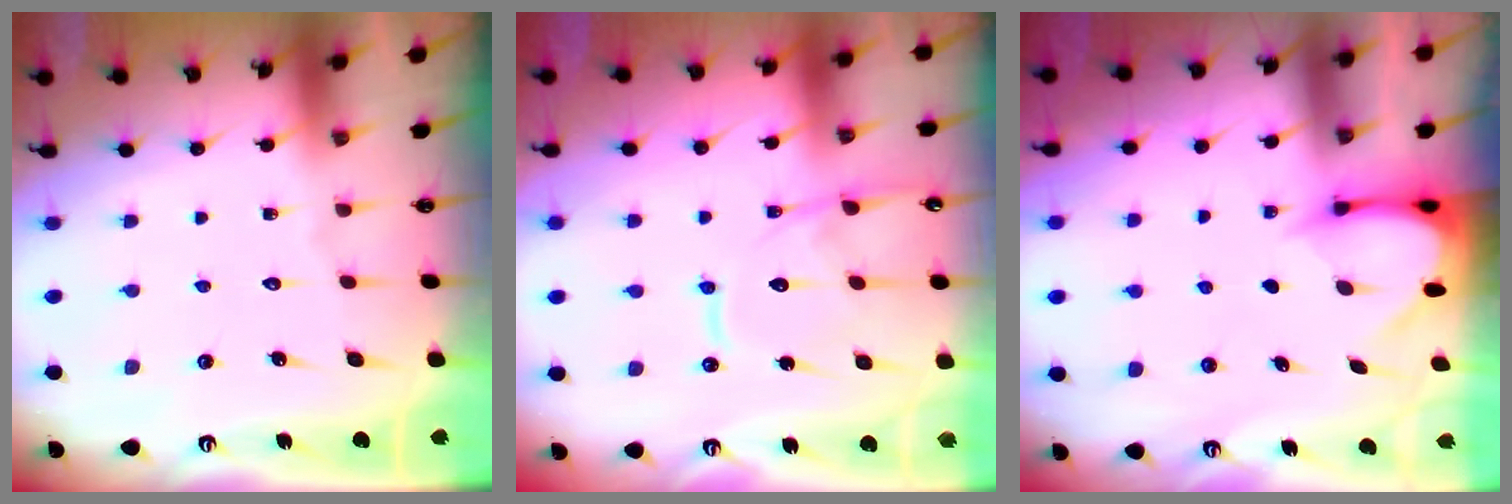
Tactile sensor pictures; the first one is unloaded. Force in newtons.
{"total": 13.4, "press": 13.4, "slide": 1.2}
{"total": 3.4, "press": 3.4, "slide": 0.3}